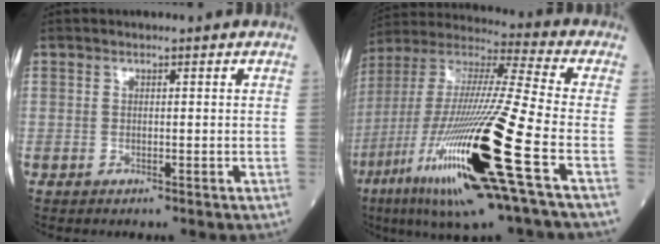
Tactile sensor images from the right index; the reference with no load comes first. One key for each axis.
{"total": 25.7, "fx": -9.4, "fy": 1.0, "fz": 23.9, "tx": -0.482, "ty": -0.048, "tz": -0.177}